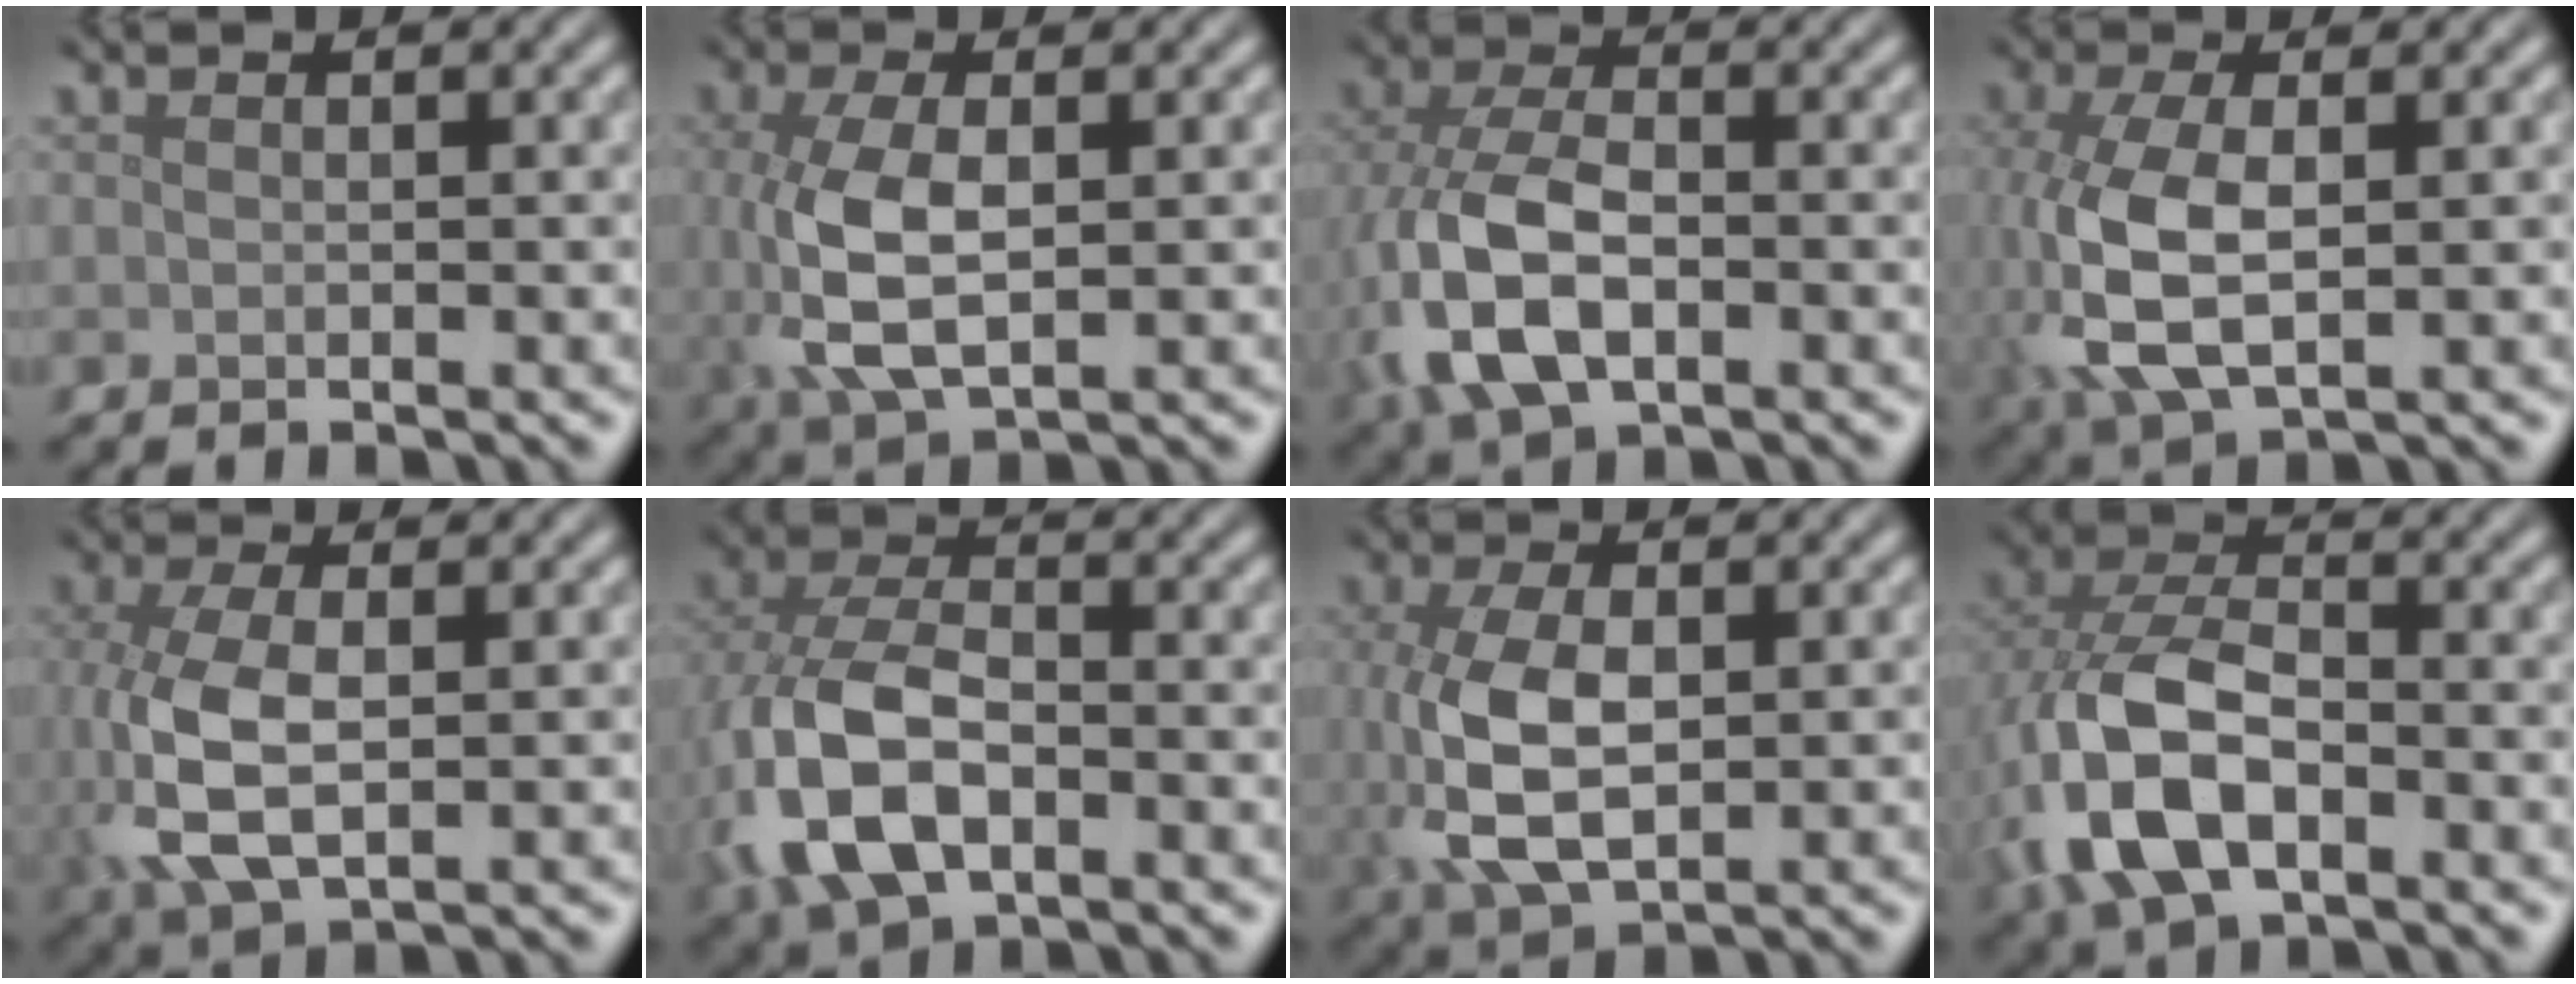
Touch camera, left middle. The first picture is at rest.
{"total": 6.3, "force": [-0.1, 3.1, 5.4], "torque": [-0.136, -0.007, 0.002]}
{"total": 8.6, "force": [-2.3, 4.8, 6.7], "torque": [-0.168, -0.010, -0.052]}
{"total": 7.6, "force": [-0.8, 3.8, 6.5], "torque": [-0.164, -0.010, -0.010]}
{"total": 6.4, "force": [-0.3, 3.2, 5.5], "torque": [-0.142, -0.008, -0.001]}
{"total": 8.9, "force": [-2.7, 5.2, 6.8], "torque": [-0.166, -0.009, -0.062]}
{"total": 7.1, "force": [-0.3, 3.8, 5.9], "torque": [-0.147, -0.013, 0.003]}
{"total": 8.7, "force": [-2.8, 4.9, 6.6], "torque": [-0.157, -0.003, -0.063]}